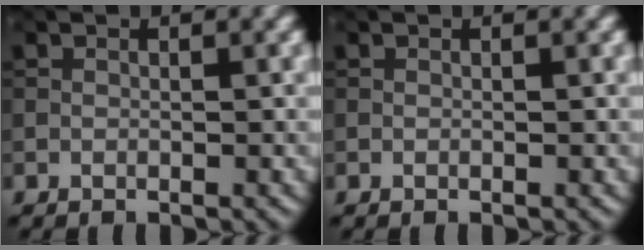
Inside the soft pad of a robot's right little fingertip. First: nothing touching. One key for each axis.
{"total": 0.0}